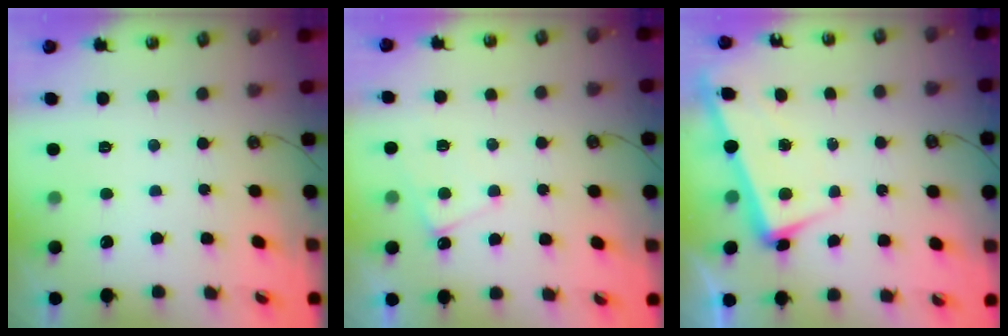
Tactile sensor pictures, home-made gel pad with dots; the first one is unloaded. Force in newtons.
{"total": 1.7, "press": 1.7, "slide": 0.4}
{"total": 3.1, "press": 3.0, "slide": 1.1}